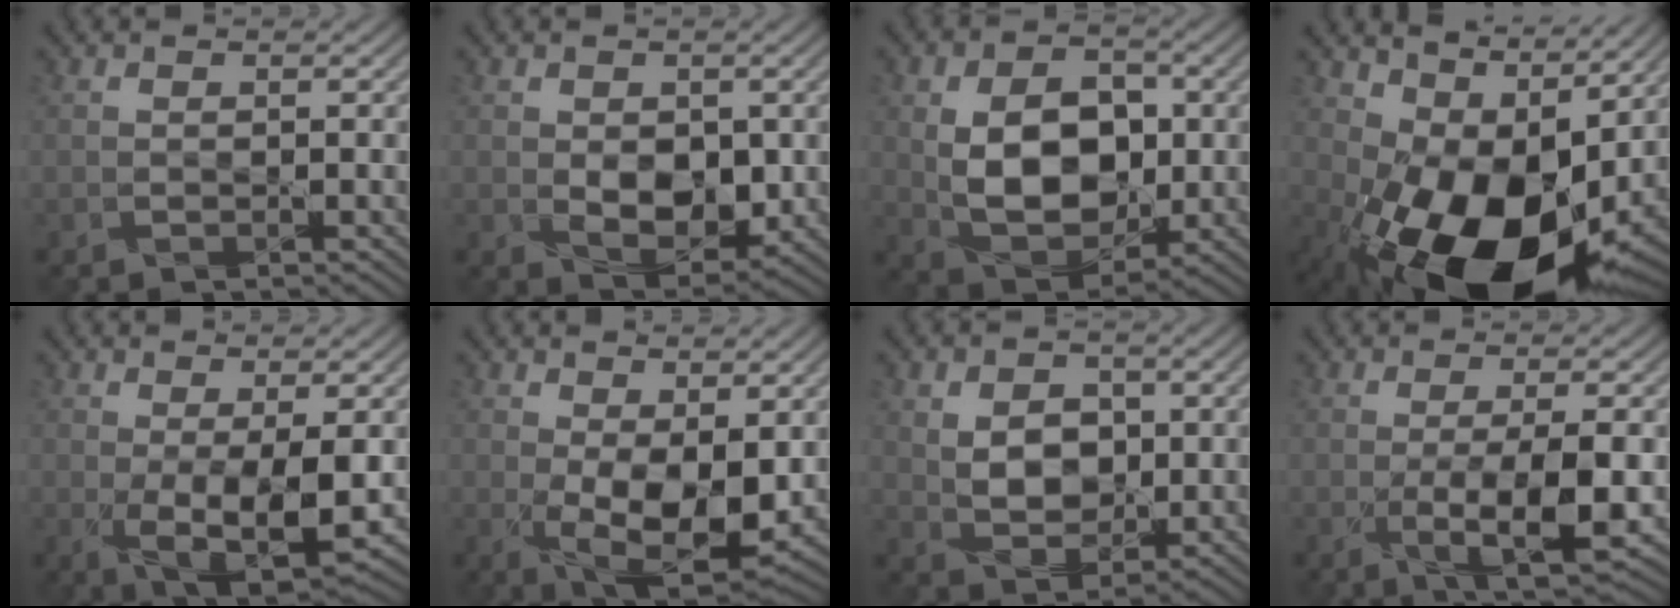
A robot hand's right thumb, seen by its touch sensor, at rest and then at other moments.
{"total": 5.1, "force": [0.0, 3.4, 3.8], "torque": [-0.070, -0.012, 0.005]}
{"total": 10.3, "force": [0.2, 7.1, 7.5], "torque": [-0.146, -0.005, 0.002]}
{"total": 17.2, "force": [-0.7, 9.7, 14.2], "torque": [-0.243, -0.026, 0.001]}
{"total": 6.8, "force": [-0.6, 2.5, 6.2], "torque": [-0.125, -0.015, -0.002]}
{"total": 8.3, "force": [0.0, 4.0, 7.2], "torque": [-0.146, -0.017, 0.011]}
{"total": 5.4, "force": [0.9, 4.0, 3.5], "torque": [-0.075, -0.002, 0.014]}
{"total": 6.6, "force": [-1.4, 1.5, 6.3], "torque": [-0.115, -0.005, -0.021]}